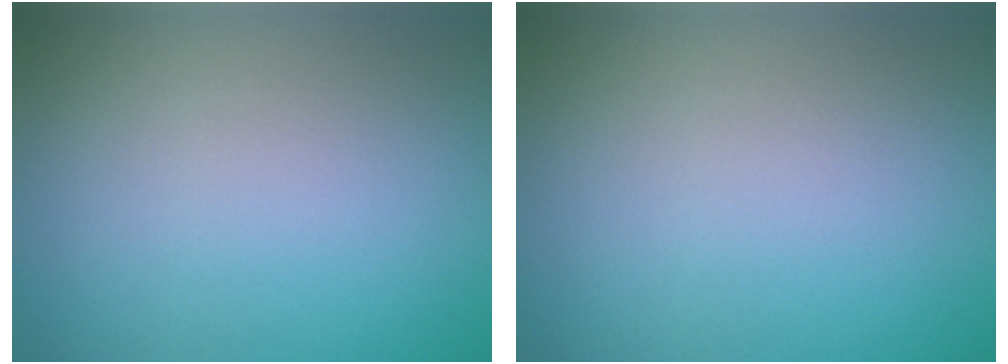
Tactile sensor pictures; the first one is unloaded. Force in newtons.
{"total": 0.0}